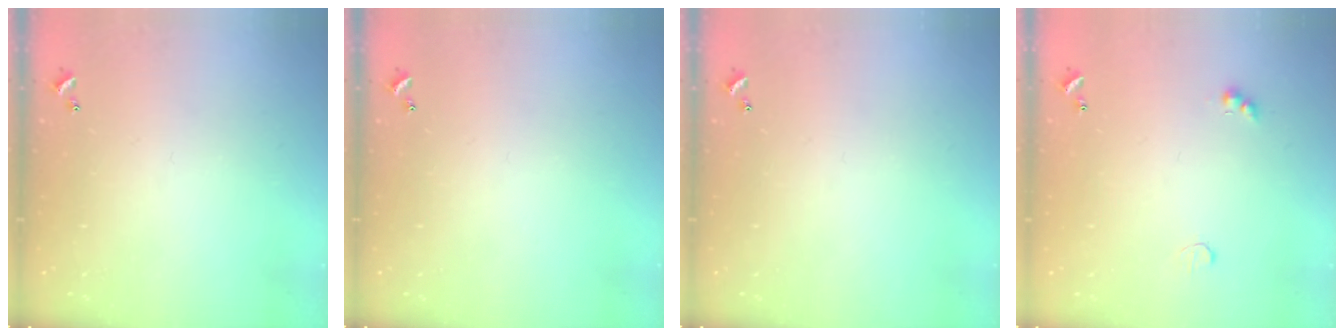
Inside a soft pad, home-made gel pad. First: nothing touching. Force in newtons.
{"total": 0.0}
{"total": 0.0}
{"total": 2.6, "press": 2.4, "slide": 0.8}